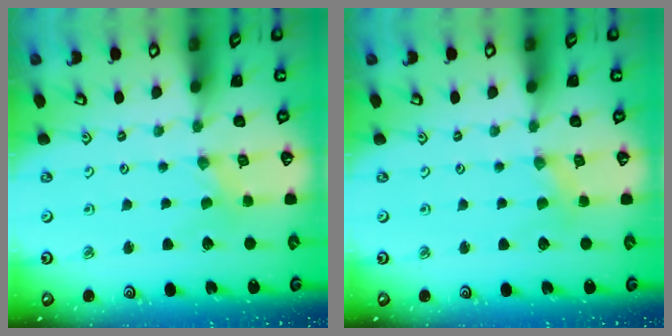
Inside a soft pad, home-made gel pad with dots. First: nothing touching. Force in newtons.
{"total": 2.3, "press": 2.3, "slide": 0.3}